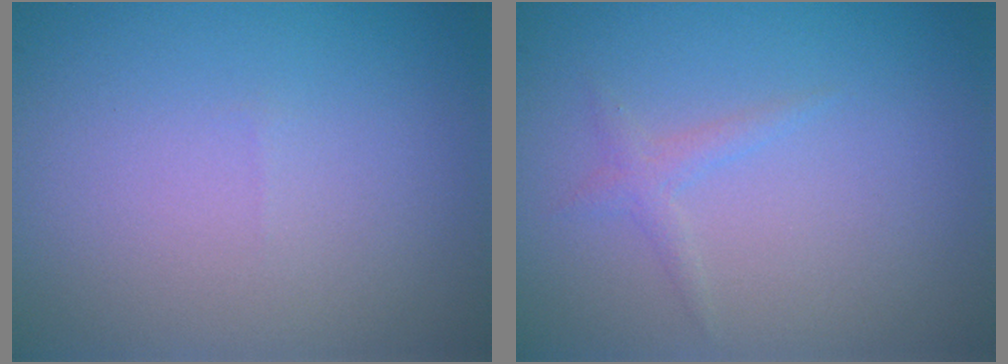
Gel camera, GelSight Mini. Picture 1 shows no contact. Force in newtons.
{"total": 1.0, "press": 1.0, "slide": 0.1}